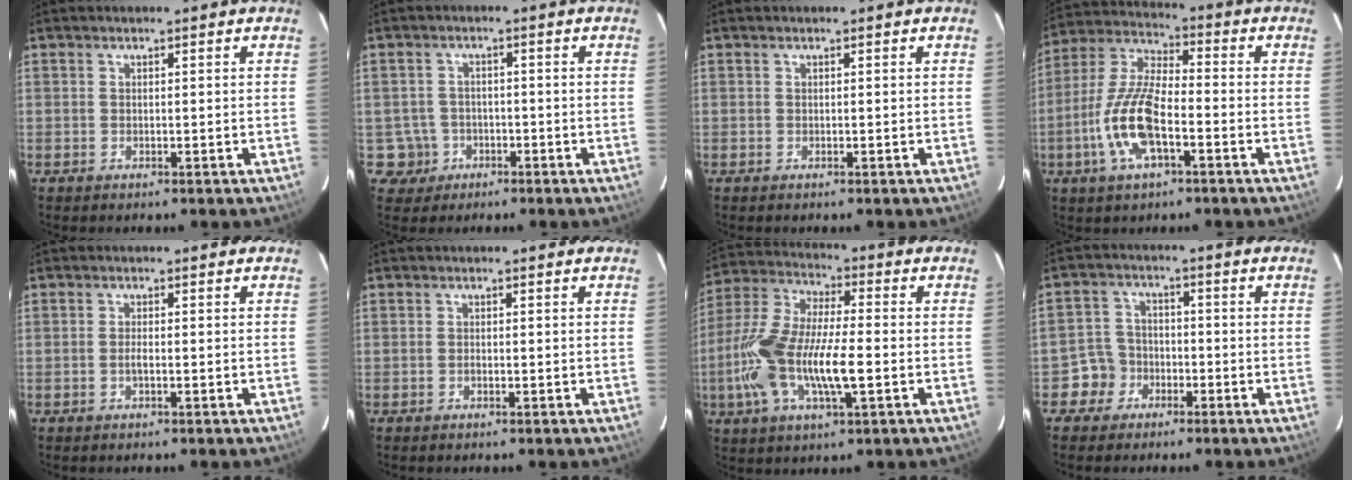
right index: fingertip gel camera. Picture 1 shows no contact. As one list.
[{"total": 4.7, "force": [-1.8, 4.3, -0.1], "torque": [-0.008, 0.018, -0.028]}, {"total": 0.0}, {"total": 13.4, "force": [-4.6, 4.8, 11.7], "torque": [-0.251, -0.001, -0.092]}, {"total": 1.0, "force": [-0.4, 0.2, 0.9], "torque": [-0.019, -0.001, -0.007]}, {"total": 0.6, "force": [-0.3, 0.3, 0.4], "torque": [-0.008, 0.001, -0.006]}, {"total": 17.3, "force": [-3.8, 5.6, 15.9], "torque": [-0.334, -0.004, -0.077]}, {"total": 5.4, "force": [-2.9, 4.5, 0.1], "torque": [-0.007, 0.023, -0.055]}]